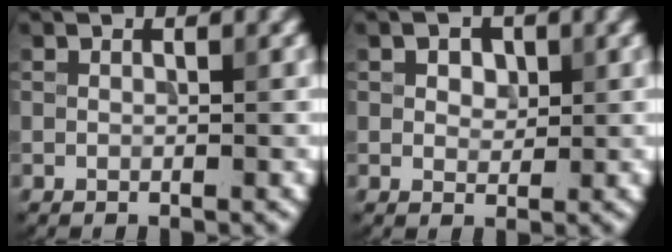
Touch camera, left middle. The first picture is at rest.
{"total": 2.0, "force": [0.8, 1.4, 1.1], "torque": [-0.019, 0.003, 0.010]}